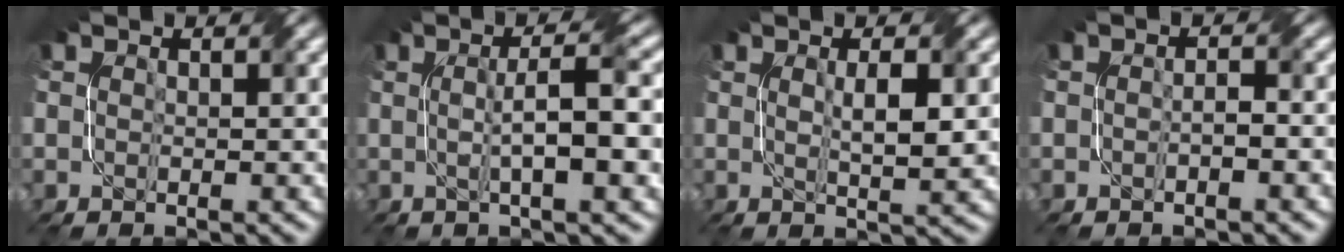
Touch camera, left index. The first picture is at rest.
{"total": 6.4, "force": [0.3, 1.3, 6.3], "torque": [-0.092, 0.012, 0.004]}
{"total": 3.5, "force": [0.3, 0.7, 3.4], "torque": [-0.059, -0.002, 0.011]}
{"total": 1.3, "force": [-0.8, 0.3, 1.0], "torque": [-0.020, 0.000, -0.014]}